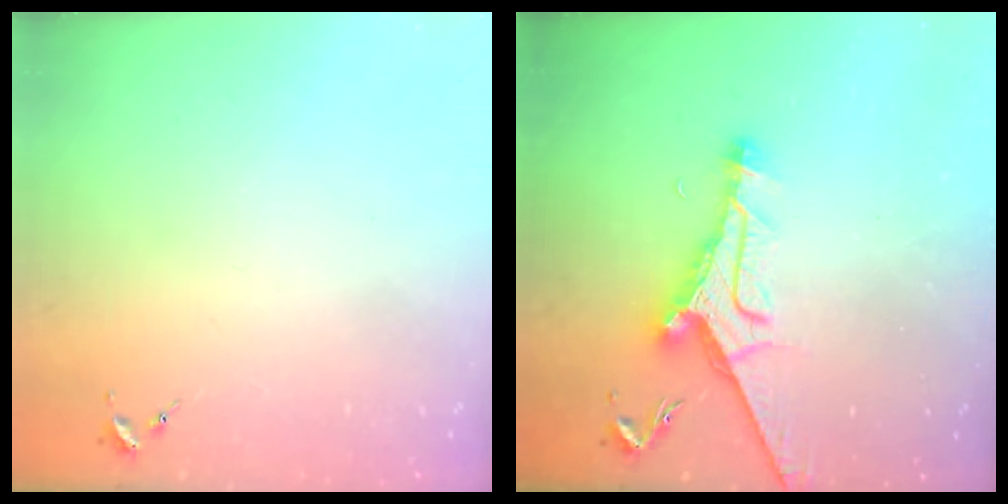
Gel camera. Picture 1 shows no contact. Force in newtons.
{"total": 12.0, "press": 12.0, "slide": 0.9}